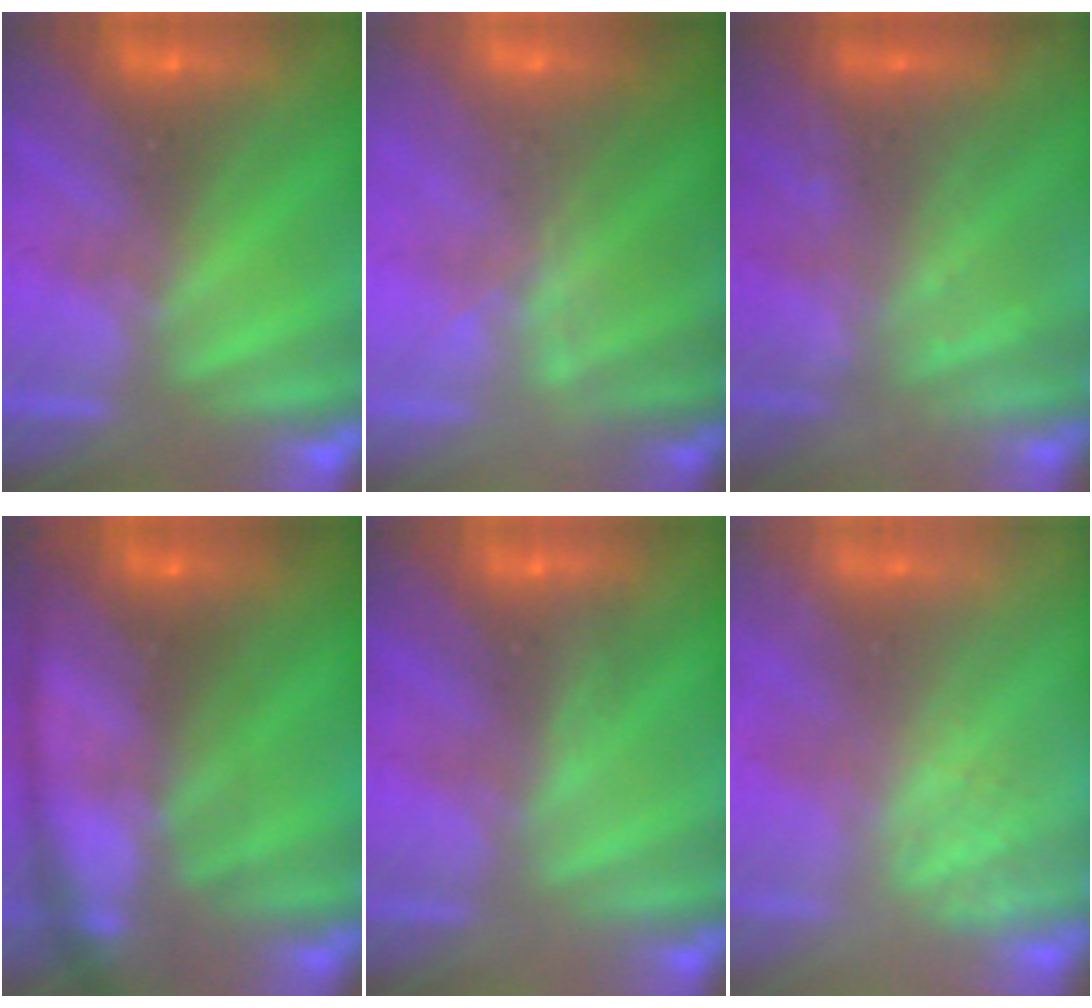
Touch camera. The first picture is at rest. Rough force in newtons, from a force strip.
{"total": 10.0}
{"total": 2.2}
{"total": 5.5}
{"total": 2.9}
{"total": 2.4}